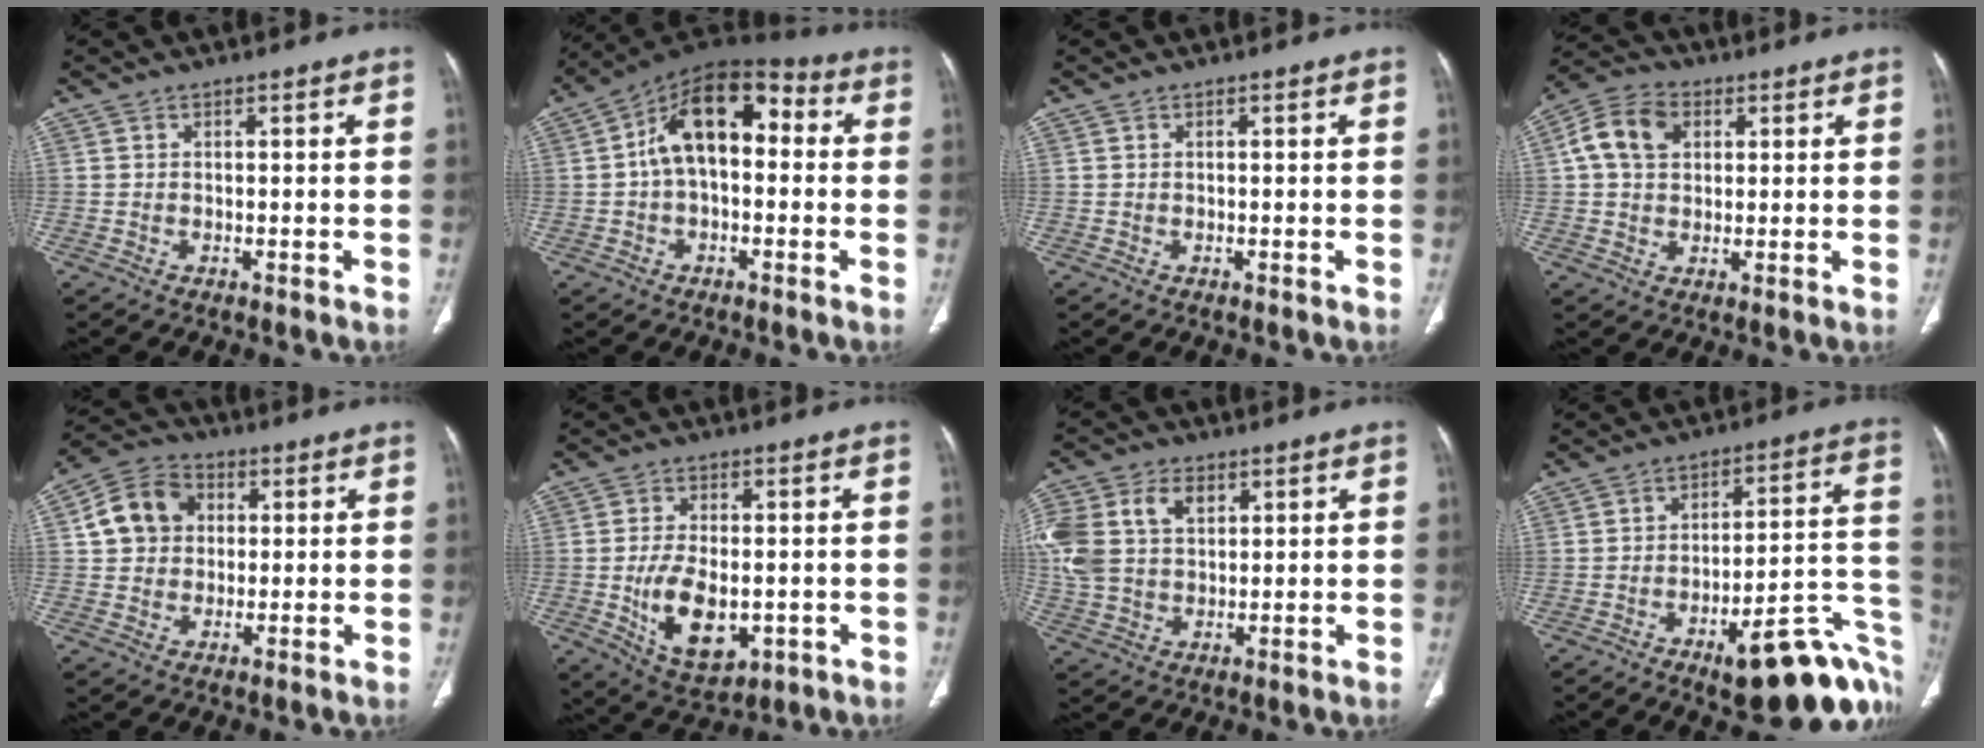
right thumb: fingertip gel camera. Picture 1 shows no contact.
{"total": 14.2, "force": [1.1, 8.5, 11.4], "torque": [-0.157, 0.044, 0.003]}
{"total": 0.0}
{"total": 9.2, "force": [2.5, 6.8, 5.6], "torque": [-0.098, 0.013, 0.039]}
{"total": 9.9, "force": [1.6, 8.5, 4.9], "torque": [-0.070, 0.012, 0.019]}
{"total": 11.5, "force": [-2.1, 6.6, 9.2], "torque": [-0.149, -0.008, -0.017]}
{"total": 16.9, "force": [5.4, 12.1, 10.5], "torque": [-0.256, 0.021, 0.108]}
{"total": 21.0, "force": [-8.9, 6.4, 17.9], "torque": [-0.160, 0.061, -0.109]}